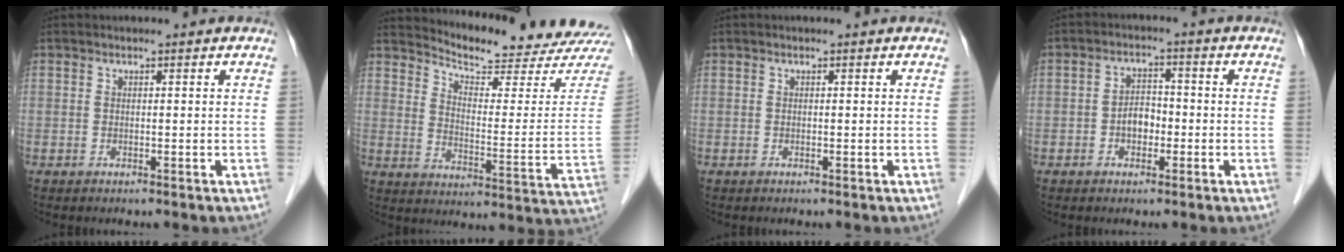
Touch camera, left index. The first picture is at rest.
{"total": 18.1, "force": [17.7, 0.3, 4.0], "torque": [-0.063, -0.114, 0.216]}
{"total": 0.0}
{"total": 3.7, "force": [-1.7, 2.3, 2.4], "torque": [-0.042, 0.008, -0.031]}